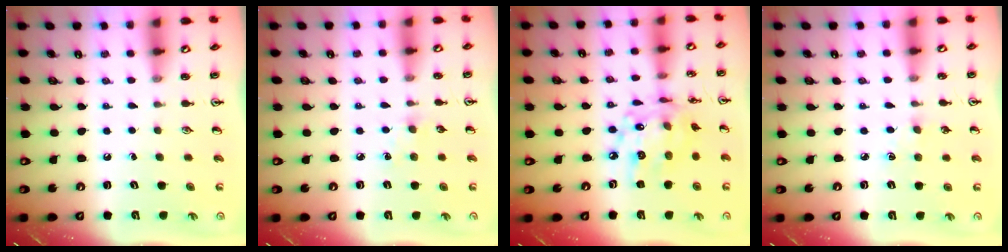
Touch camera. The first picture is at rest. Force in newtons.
{"total": 3.3, "press": 3.3, "slide": 0.5}
{"total": 14.7, "press": 14.7, "slide": 1.1}
{"total": 3.5, "press": 3.5, "slide": 0.5}